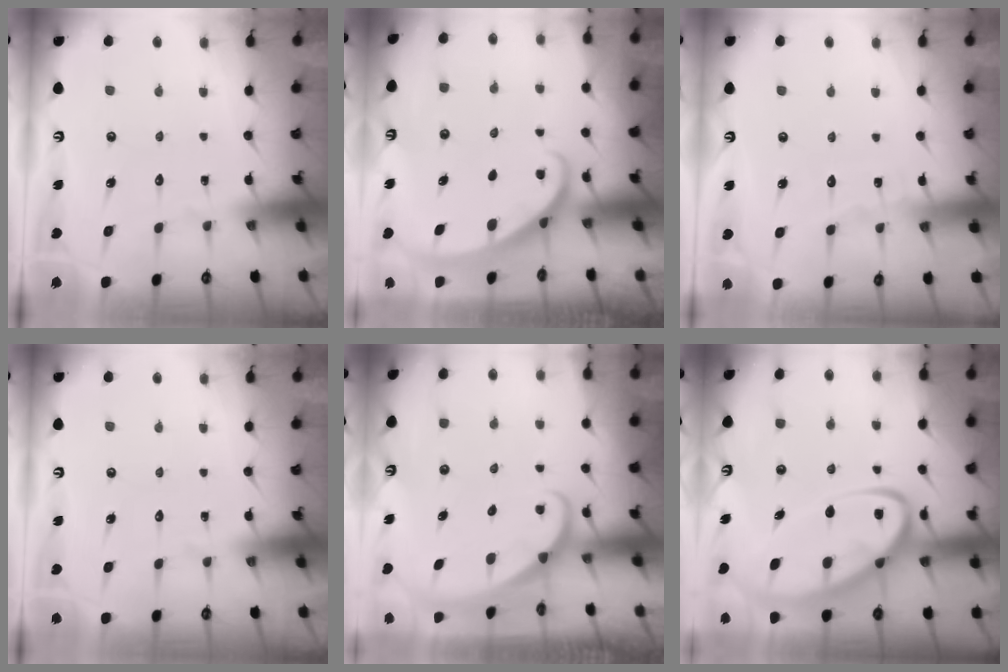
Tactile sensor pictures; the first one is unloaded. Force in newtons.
{"total": 1.7, "press": 1.7, "slide": 0.1}
{"total": 4.1, "press": 4.1, "slide": 0.5}
{"total": 0.0}
{"total": 1.3, "press": 1.3, "slide": 0.0}
{"total": 13.5, "press": 13.5, "slide": 1.3}